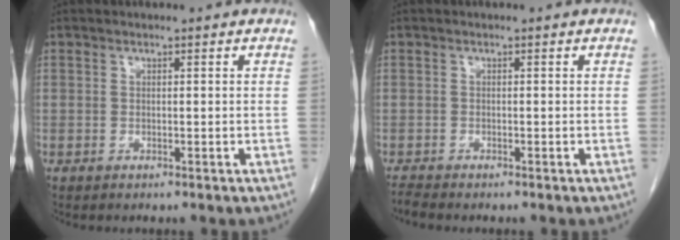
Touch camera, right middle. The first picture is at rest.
{"total": 1.2, "force": [-1.2, -0.3, 0.1], "torque": [-0.012, -0.007, -0.024]}